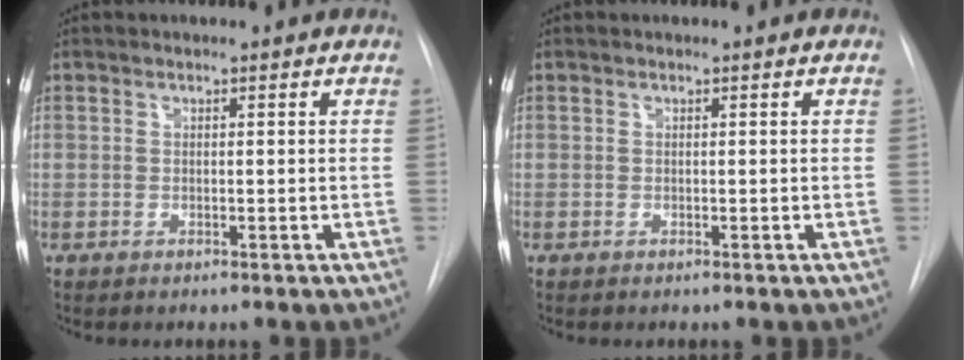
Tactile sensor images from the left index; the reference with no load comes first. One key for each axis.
{"total": 0.0}